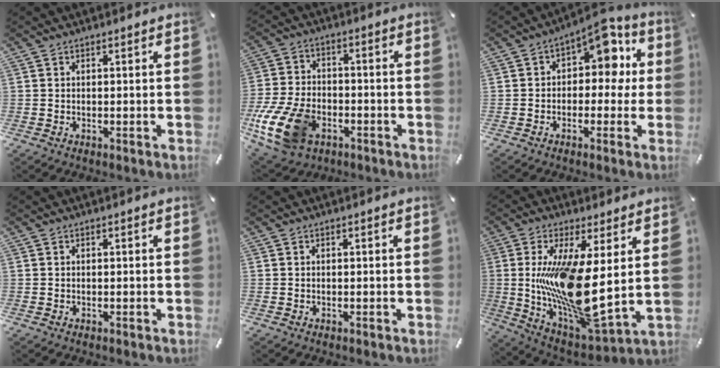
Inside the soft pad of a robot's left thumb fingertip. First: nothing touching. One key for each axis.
{"total": 15.9, "fx": -6.5, "fy": 10.6, "fz": 10.0, "tx": -0.206, "ty": 0.039, "tz": -0.106}
{"total": 8.9, "fx": 4.0, "fy": 5.7, "fz": 5.6, "tx": -0.066, "ty": -0.032, "tz": 0.063}
{"total": 0.0}
{"total": 0.0}
{"total": 19.1, "fx": 3.4, "fy": 5.6, "fz": 17.9, "tx": -0.348, "ty": -0.057, "tz": 0.063}